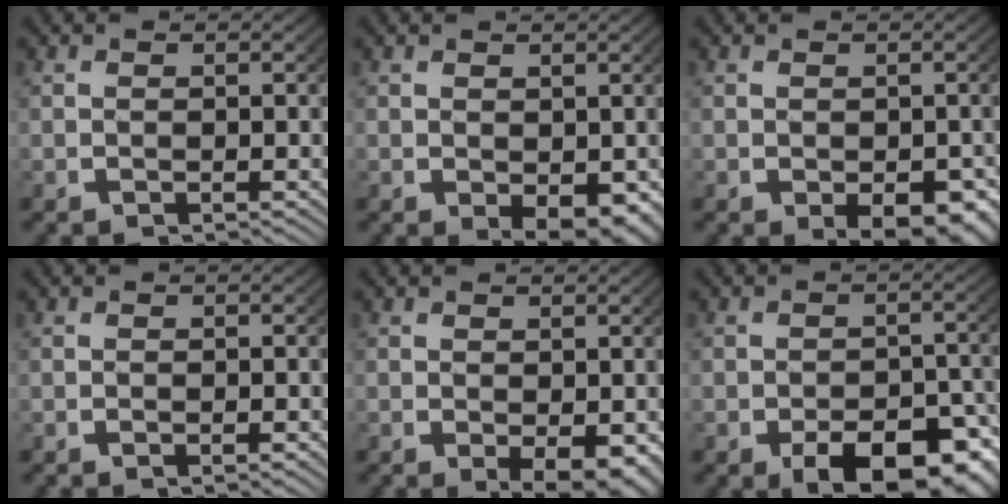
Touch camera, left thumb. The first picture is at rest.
{"total": 3.3, "force": [-0.4, 2.1, 2.5], "torque": [-0.040, -0.028, 0.014]}
{"total": 4.3, "force": [-1.3, 2.6, 3.2], "torque": [-0.047, -0.036, -0.002]}
{"total": 0.6, "force": [-0.3, 0.1, 0.5], "torque": [-0.007, 0.000, -0.006]}
{"total": 3.5, "force": [-0.7, 1.9, 2.8], "torque": [-0.046, -0.029, 0.007]}
{"total": 7.7, "force": [-3.7, 4.1, 5.3], "torque": [-0.072, -0.036, -0.044]}